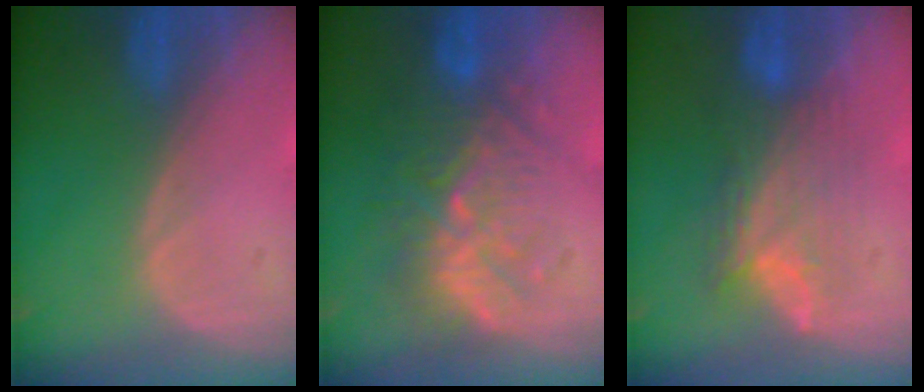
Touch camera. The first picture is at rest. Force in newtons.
{"total": 9.5, "press": 9.1, "slide": 2.7}
{"total": 7.3, "press": 7.1, "slide": 1.7}